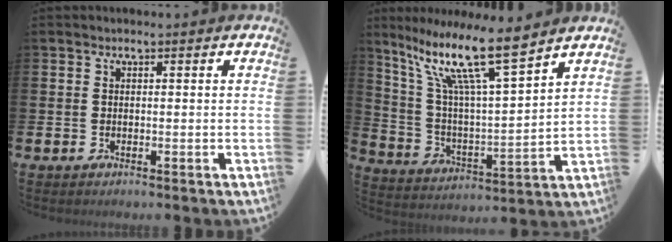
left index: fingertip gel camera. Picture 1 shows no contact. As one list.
[{"total": 14.2, "force": [10.1, 2.5, 9.6], "torque": [-0.199, -0.053, 0.168]}]